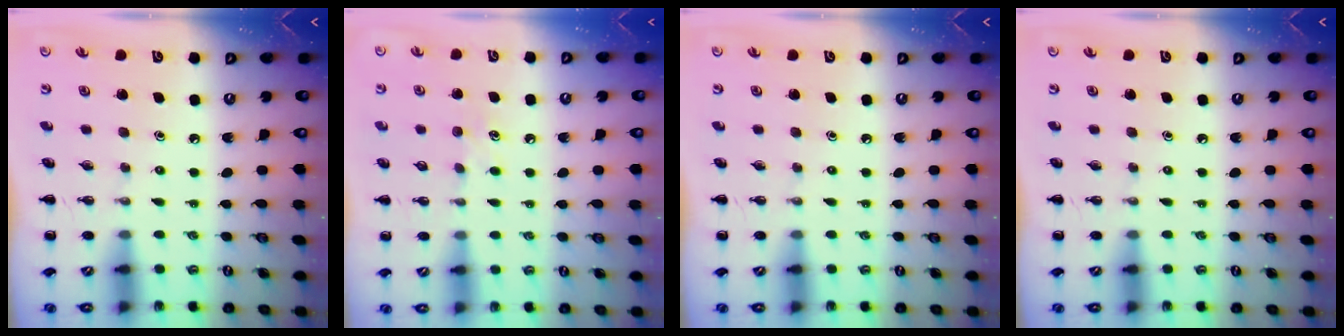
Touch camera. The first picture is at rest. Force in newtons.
{"total": 4.8, "press": 4.6, "slide": 1.6}
{"total": 0.0}
{"total": 0.0}